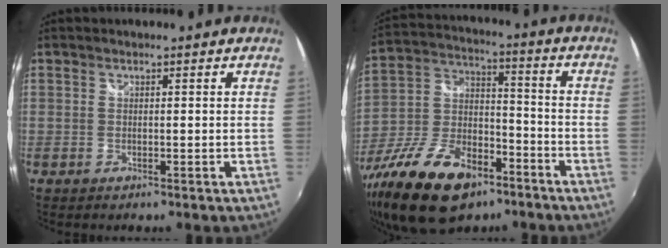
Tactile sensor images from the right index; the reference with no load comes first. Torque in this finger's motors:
{"motor_torque": [-0.05, -0.14, -0.01, -0.11]}